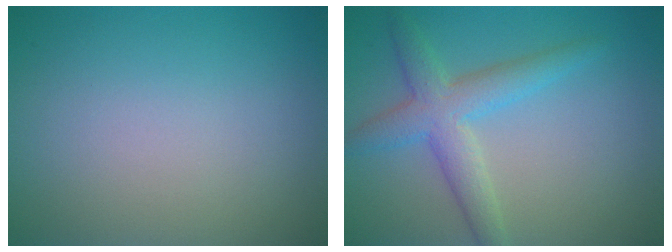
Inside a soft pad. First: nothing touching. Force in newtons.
{"total": 4.2, "press": 4.2, "slide": 0.1}